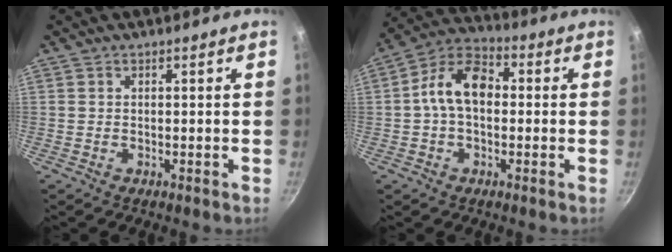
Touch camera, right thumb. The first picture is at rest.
{"total": 10.7, "force": [0.2, 7.1, 8.0], "torque": [-0.115, 0.034, -0.015]}